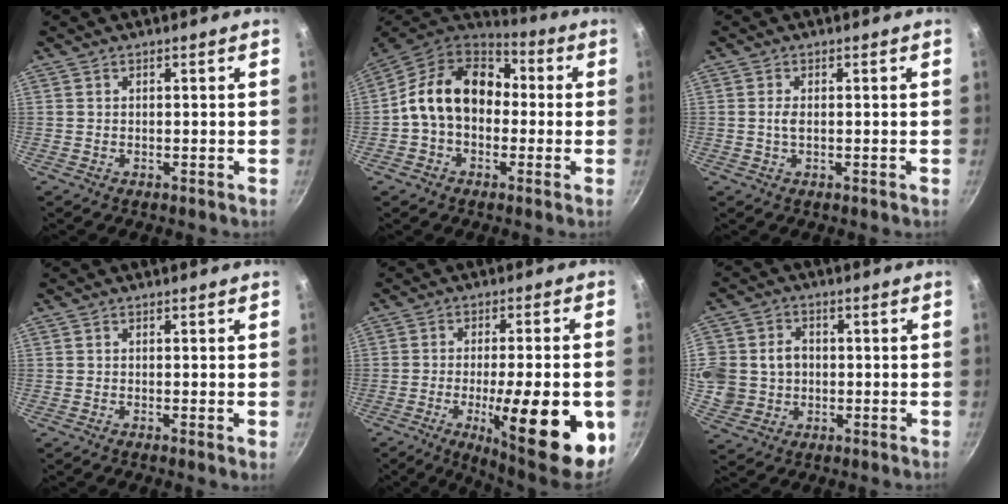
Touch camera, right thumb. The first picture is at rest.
{"total": 16.2, "force": [0.3, 12.1, 10.8], "torque": [-0.149, 0.041, -0.015]}
{"total": 1.7, "force": [0.0, 0.8, 1.5], "torque": [-0.032, 0.001, -0.001]}
{"total": 0.8, "force": [-0.2, 0.0, 0.8], "torque": [-0.013, -0.003, -0.007]}
{"total": 20.9, "force": [-6.2, 5.4, 19.2], "torque": [-0.251, 0.010, -0.085]}
{"total": 14.5, "force": [0.2, 13.1, 6.2], "torque": [-0.144, 0.025, 0.009]}